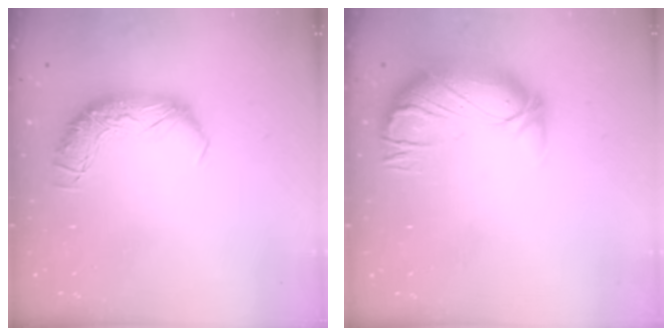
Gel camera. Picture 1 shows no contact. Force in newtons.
{"total": 3.0, "press": 0.2, "slide": 2.9}